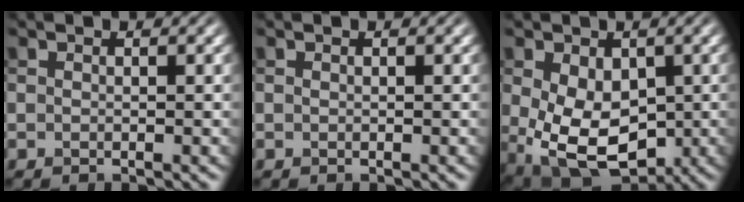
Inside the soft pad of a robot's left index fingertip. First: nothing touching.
{"total": 0.0}
{"total": 9.0, "force": [-1.1, 6.0, 6.6], "torque": [-0.123, -0.028, -0.009]}